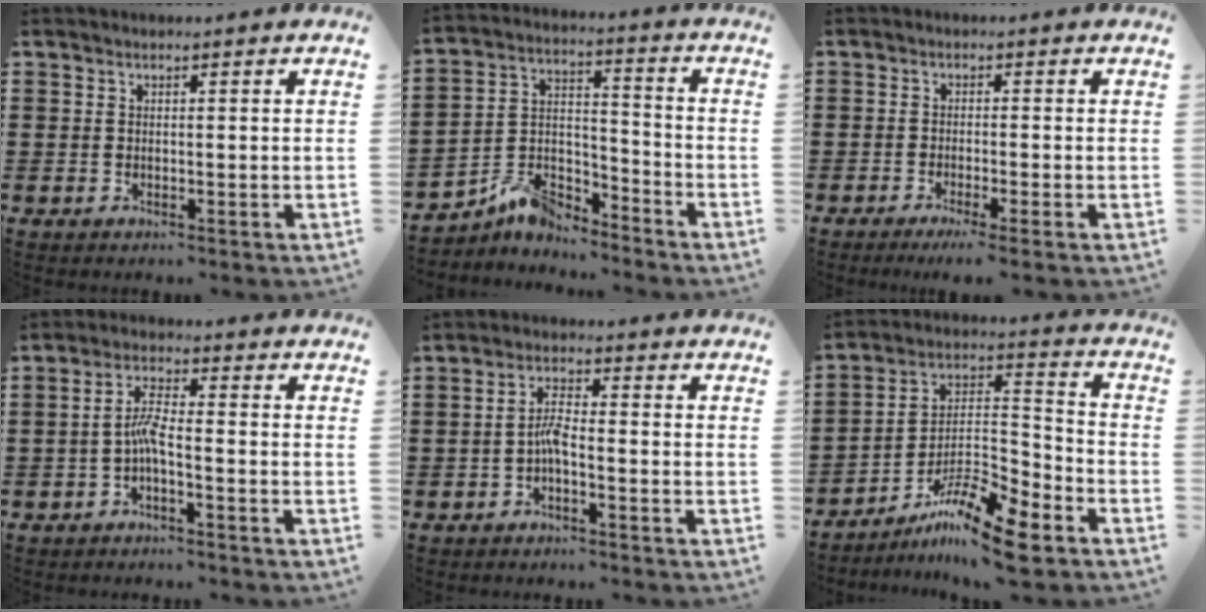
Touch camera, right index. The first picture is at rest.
{"total": 7.3, "force": [-6.5, 2.5, 2.3], "torque": [-0.054, 0.018, -0.129]}
{"total": 1.9, "force": [-1.4, -0.2, 1.2], "torque": [-0.028, -0.004, -0.027]}
{"total": 4.0, "force": [-1.6, 0.6, 3.7], "torque": [-0.076, 0.004, -0.033]}
{"total": 3.3, "force": [-1.3, 0.6, 3.0], "torque": [-0.064, 0.003, -0.028]}
{"total": 11.5, "force": [-8.6, 1.9, 7.4], "torque": [-0.138, 0.019, -0.167]}